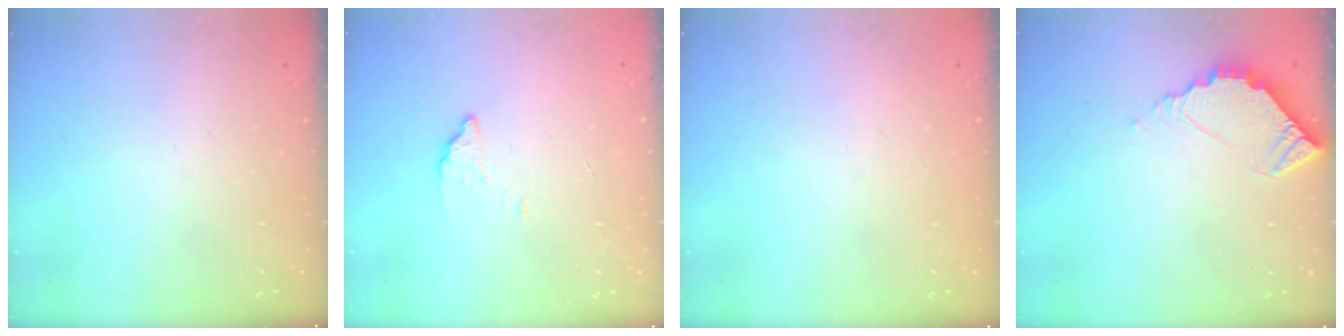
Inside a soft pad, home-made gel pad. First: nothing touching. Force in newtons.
{"total": 2.1, "press": 2.1, "slide": 0.1}
{"total": 2.1, "press": 2.1, "slide": 0.1}
{"total": 5.9, "press": 5.9, "slide": 0.4}